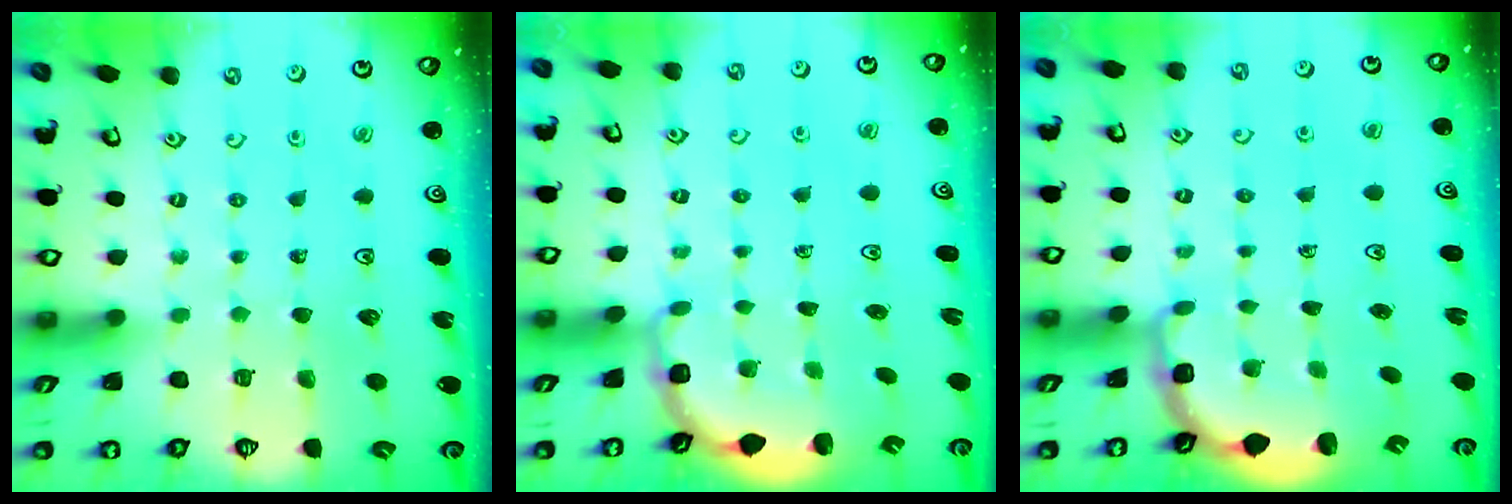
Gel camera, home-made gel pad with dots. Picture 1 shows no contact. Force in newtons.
{"total": 2.7, "press": 2.4, "slide": 1.4}
{"total": 2.5, "press": 2.2, "slide": 1.2}